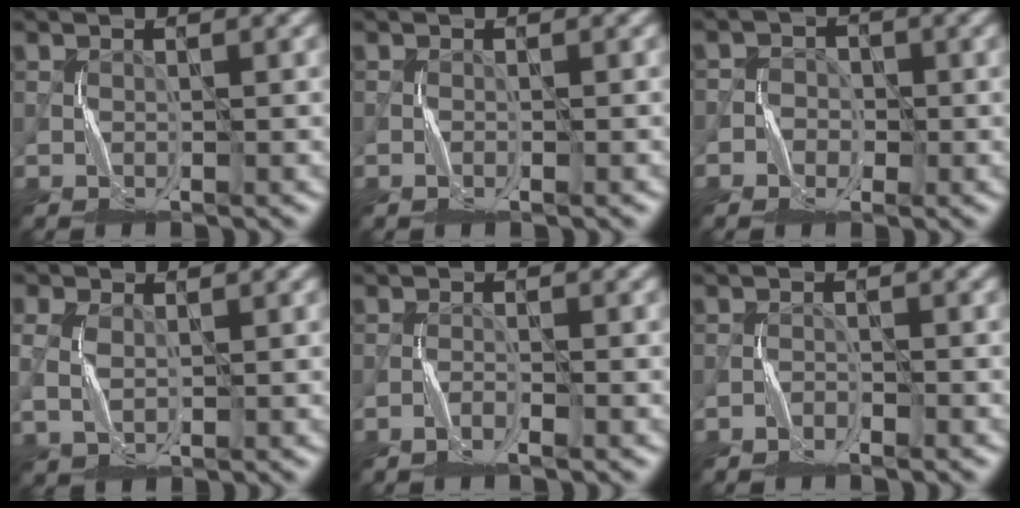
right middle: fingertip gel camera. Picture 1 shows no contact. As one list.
[{"total": 0.5, "force": [-0.5, -0.1, 0.2], "torque": [-0.003, 0.001, -0.008]}, {"total": 2.2, "force": [-0.9, 2.0, 0.3], "torque": [0.011, 0.006, -0.033]}, {"total": 1.8, "force": [0.2, 1.2, 1.3], "torque": [-0.043, 0.000, 0.008]}, {"total": 1.3, "force": [-1.2, -0.1, 0.4], "torque": [-0.010, 0.004, -0.025]}, {"total": 1.3, "force": [-1.3, 0.1, 0.1], "torque": [-0.003, 0.005, -0.024]}]